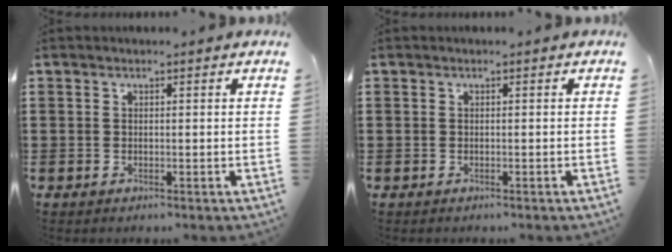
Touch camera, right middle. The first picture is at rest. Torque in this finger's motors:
{"motor_torque": [-1.33, 0.81, 0.07, -0.01]}